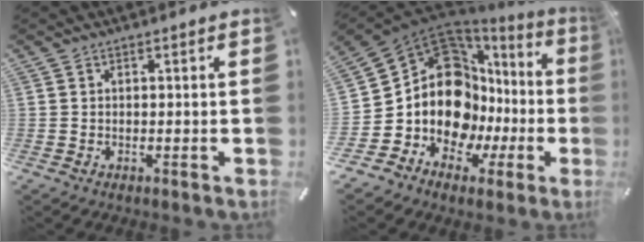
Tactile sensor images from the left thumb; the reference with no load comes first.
{"total": 16.6, "force": [1.7, 12.8, 10.4], "torque": [-0.209, -0.056, 0.036]}